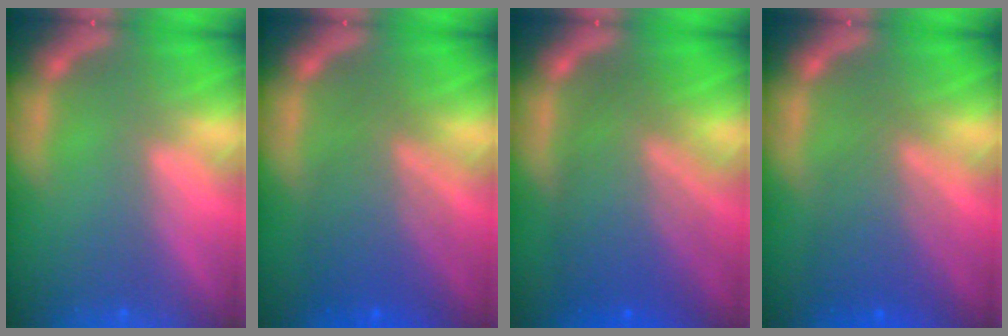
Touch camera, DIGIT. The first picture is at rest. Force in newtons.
{"total": 6.6}
{"total": 8.5}
{"total": 5.6}